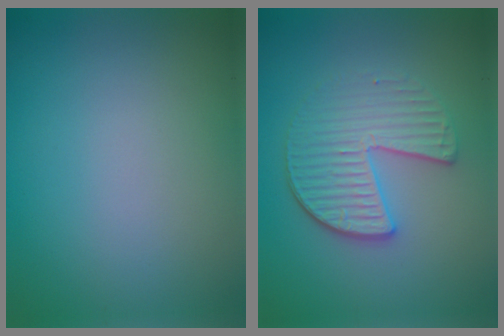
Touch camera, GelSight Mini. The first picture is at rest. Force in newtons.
{"total": 4.0, "press": 3.5, "slide": 2.0}